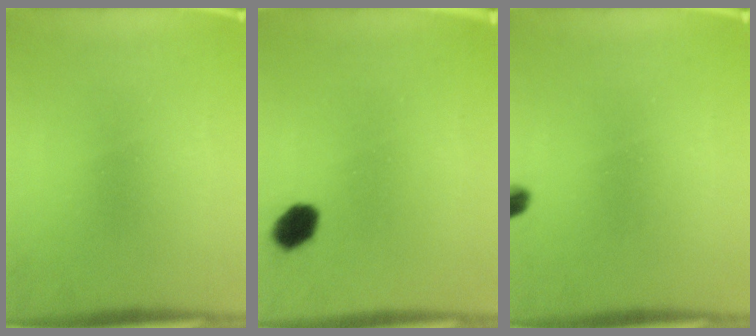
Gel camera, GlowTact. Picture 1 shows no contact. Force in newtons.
{"total": 4.8}
{"total": 1.8}